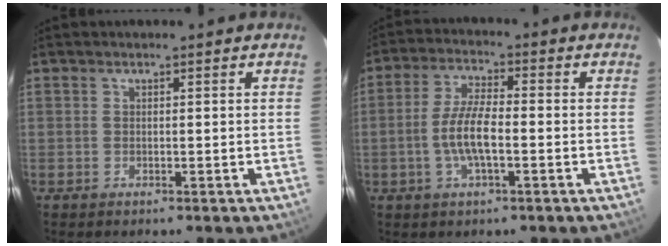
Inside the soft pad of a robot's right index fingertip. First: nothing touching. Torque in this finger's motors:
{"motor_torque": [1.01, -0.48, 0.63, 0.17]}